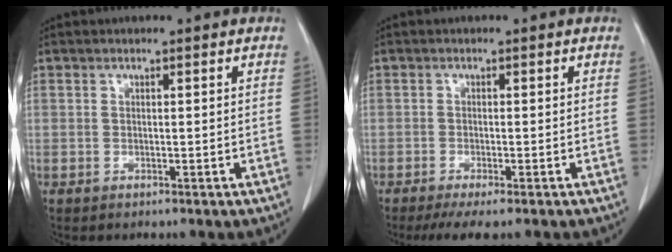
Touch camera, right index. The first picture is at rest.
{"total": 4.7, "force": [-3.6, 0.4, 3.0], "torque": [-0.039, -0.010, -0.056]}